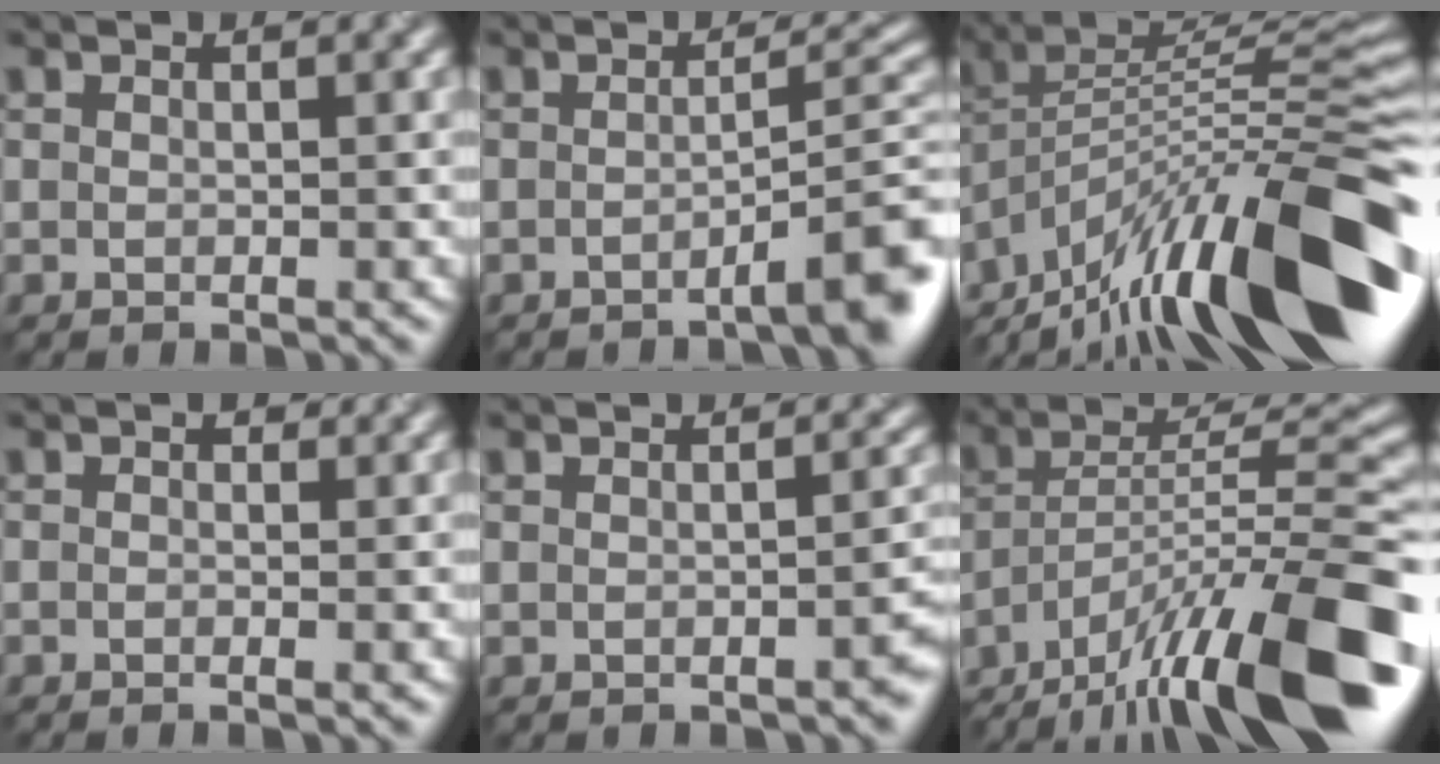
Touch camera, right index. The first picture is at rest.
{"total": 5.4, "force": [-2.7, 0.6, 4.6], "torque": [-0.047, 0.022, -0.044]}
{"total": 17.0, "force": [-10.1, 4.7, 12.8], "torque": [-0.221, 0.035, -0.179]}
{"total": 1.4, "force": [-0.1, 0.8, 1.2], "torque": [-0.004, 0.005, -0.018]}
{"total": 2.6, "force": [-1.1, 0.7, 2.2], "torque": [-0.004, 0.015, -0.012]}
{"total": 16.4, "force": [-11.3, 4.5, 11.1], "torque": [-0.194, 0.017, -0.187]}